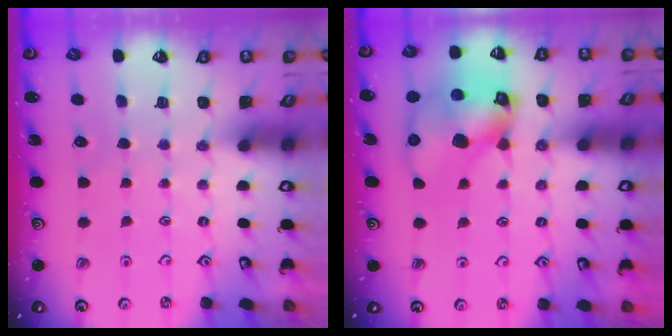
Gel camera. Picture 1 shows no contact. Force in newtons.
{"total": 15.8, "press": 15.6, "slide": 2.2}